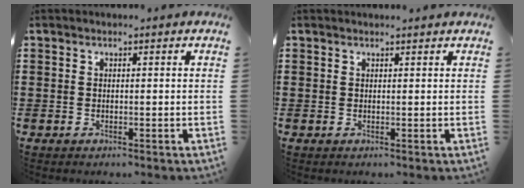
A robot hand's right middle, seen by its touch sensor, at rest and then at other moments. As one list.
[{"total": 0.6, "force": [0.6, 0.0, 0.0], "torque": [-0.002, -0.003, 0.012]}]